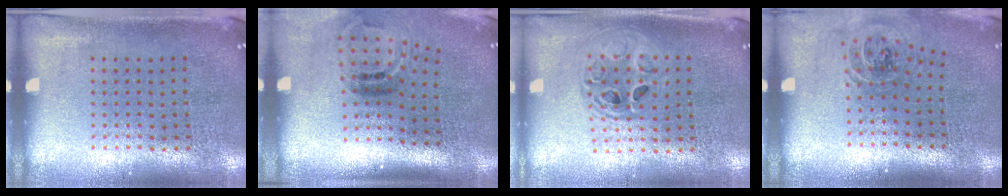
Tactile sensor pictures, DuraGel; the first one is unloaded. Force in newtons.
{"total": 2.1, "press": 1.3, "slide": 1.7}
{"total": 1.6, "press": 1.4, "slide": 0.8}
{"total": 1.1, "press": 1.0, "slide": 0.2}